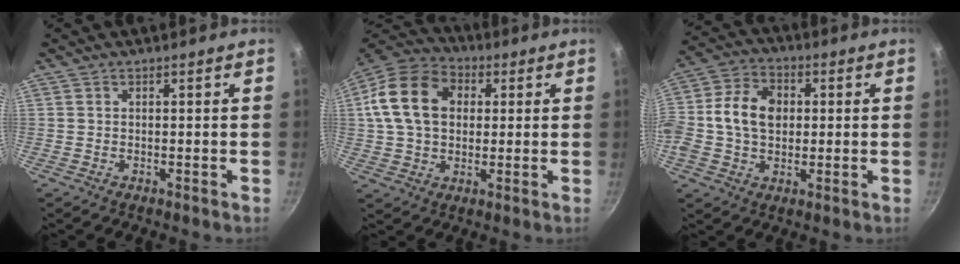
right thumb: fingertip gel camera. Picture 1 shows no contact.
{"total": 16.0, "force": [3.0, 11.9, 10.3], "torque": [-0.167, 0.020, 0.042]}
{"total": 12.8, "force": [1.0, 9.3, 8.7], "torque": [-0.146, 0.017, -0.003]}